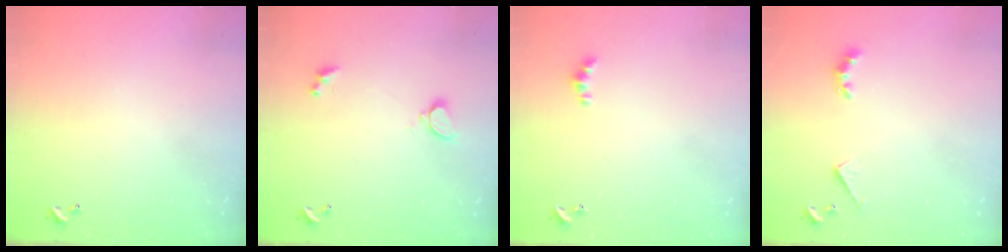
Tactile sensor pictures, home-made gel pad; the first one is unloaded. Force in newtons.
{"total": 2.1, "press": 1.8, "slide": 1.0}
{"total": 4.1, "press": 4.1, "slide": 0.4}
{"total": 3.2, "press": 3.1, "slide": 0.5}